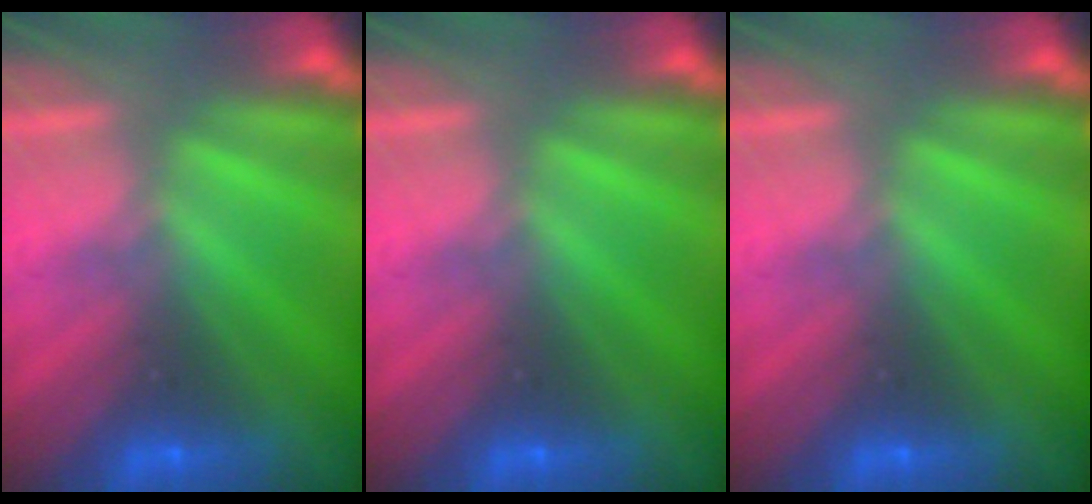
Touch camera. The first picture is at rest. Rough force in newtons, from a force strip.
{"total": 0.0}
{"total": 0.0}